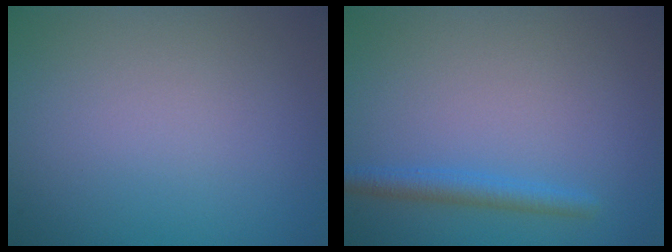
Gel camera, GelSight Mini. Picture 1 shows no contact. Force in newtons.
{"total": 2.0, "press": 2.0, "slide": 0.1}